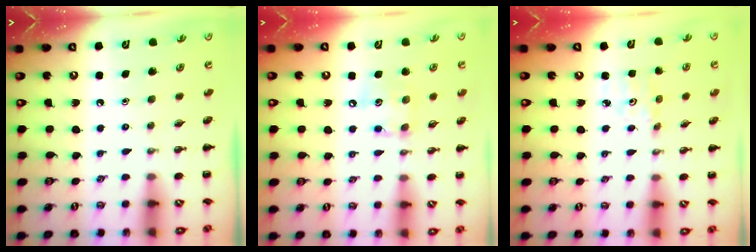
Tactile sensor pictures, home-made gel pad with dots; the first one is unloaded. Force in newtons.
{"total": 8.6, "press": 8.6, "slide": 0.8}
{"total": 1.9, "press": 1.9, "slide": 0.4}